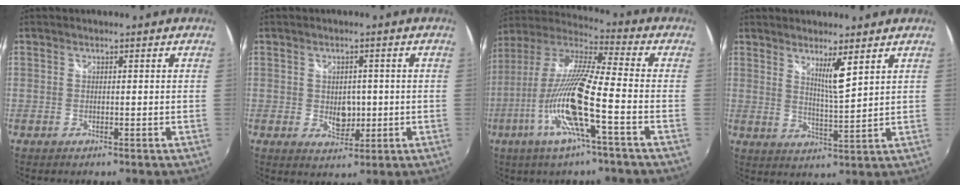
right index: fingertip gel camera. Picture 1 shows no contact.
{"total": 4.4, "force": [-0.4, 3.3, 2.9], "torque": [-0.042, -0.005, -0.003]}
{"total": 17.1, "force": [-6.3, 1.1, 15.9], "torque": [-0.298, -0.024, -0.126]}
{"total": 5.2, "force": [3.3, 0.1, 4.1], "torque": [-0.065, -0.010, 0.051]}